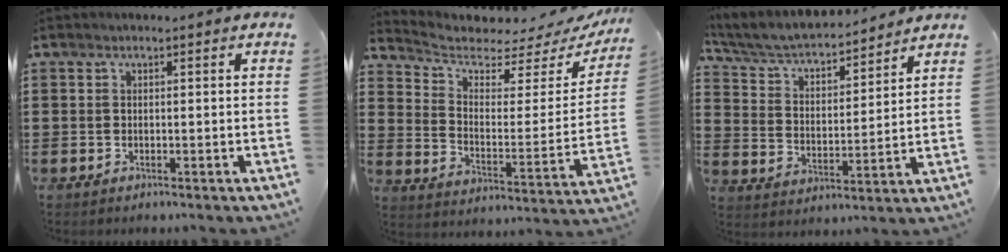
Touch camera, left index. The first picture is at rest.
{"total": 4.6, "force": [3.9, 1.6, 1.9], "torque": [-0.062, -0.034, 0.063]}
{"total": 5.2, "force": [4.7, 1.0, 1.9], "torque": [-0.060, -0.032, 0.074]}